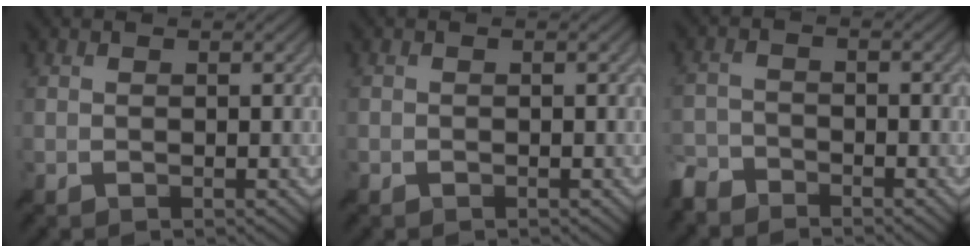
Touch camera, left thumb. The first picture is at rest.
{"total": 0.5, "force": [-0.4, 0.3, 0.0], "torque": [0.002, -0.003, -0.008]}
{"total": 3.8, "force": [-3.5, 1.2, 0.7], "torque": [-0.015, -0.006, -0.084]}